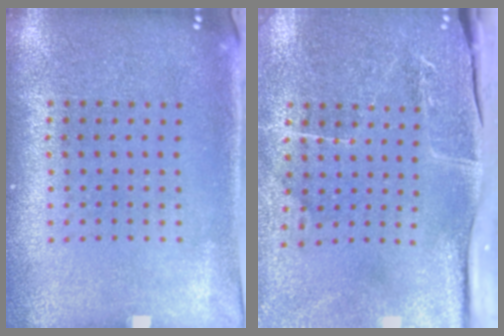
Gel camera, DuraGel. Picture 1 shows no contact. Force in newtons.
{"total": 4.2, "press": 3.8, "slide": 1.9}